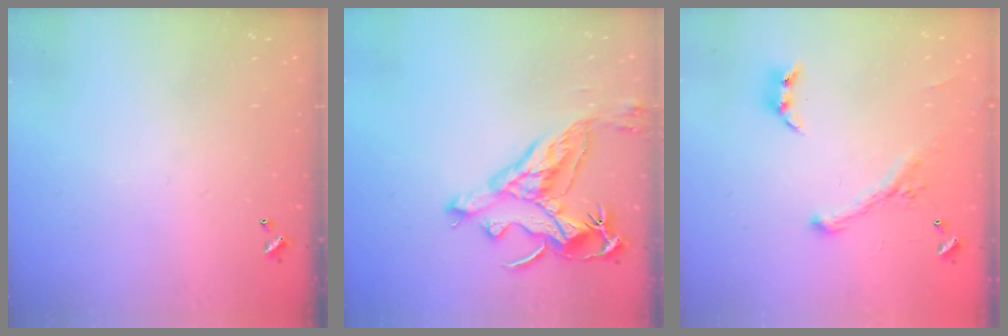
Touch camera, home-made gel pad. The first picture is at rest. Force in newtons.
{"total": 9.5, "press": 9.3, "slide": 1.9}
{"total": 1.1, "press": 0.6, "slide": 0.9}